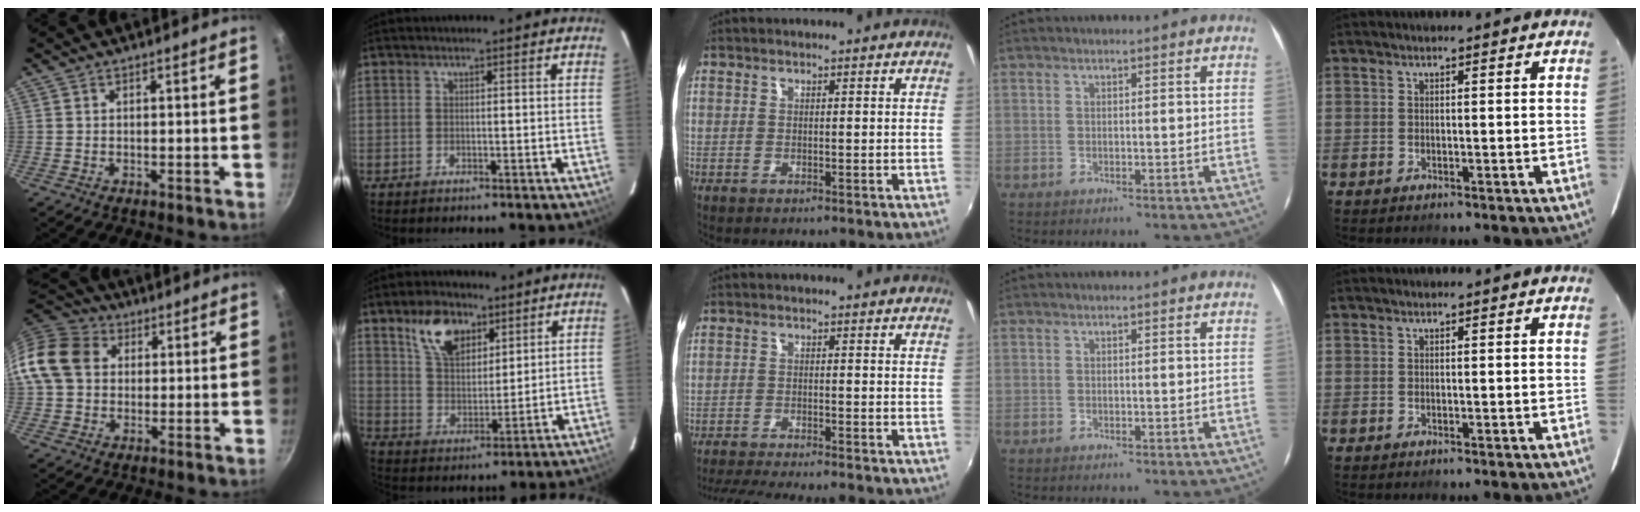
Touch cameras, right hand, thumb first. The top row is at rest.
{"thumb": {"total": 12.6, "force": [1.9, 10.3, 7.0], "torque": [-0.112, 0.024, 0.019]}, "index": {"total": 10.8, "force": [6.2, 6.3, 6.2], "torque": [-0.113, 0.022, 0.119]}, "middle": {"total": 8.8, "force": [-8.0, -0.1, 3.6], "torque": [-0.089, -0.019, -0.130]}}